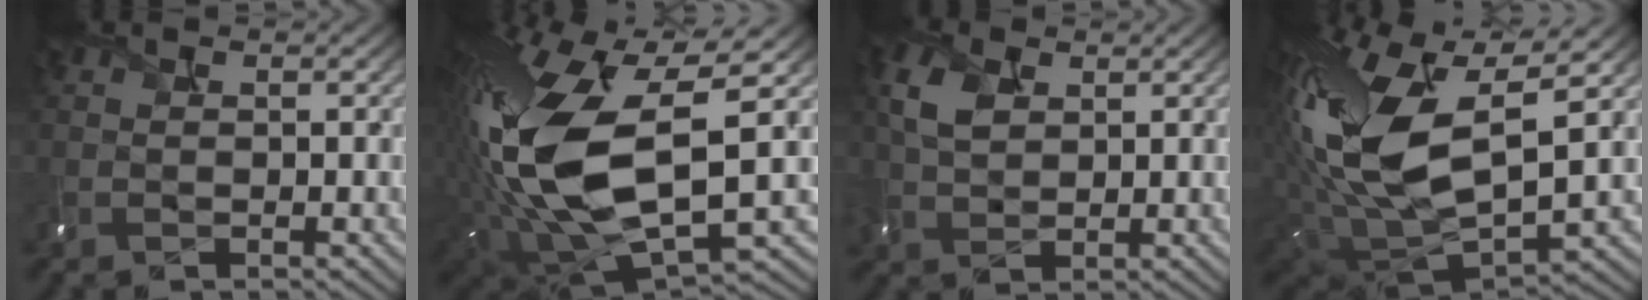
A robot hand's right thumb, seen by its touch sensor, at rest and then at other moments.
{"total": 18.1, "force": [1.2, 8.5, 16.0], "torque": [-0.362, -0.016, 0.029]}
{"total": 4.6, "force": [1.7, 3.2, 2.9], "torque": [-0.083, 0.007, 0.033]}
{"total": 17.9, "force": [4.1, 9.6, 14.5], "torque": [-0.334, -0.008, 0.079]}